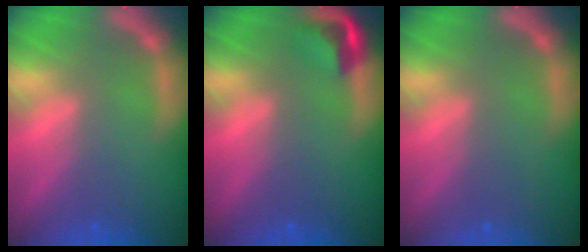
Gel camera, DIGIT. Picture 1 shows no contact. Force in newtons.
{"total": 2.9}
{"total": 0.0}